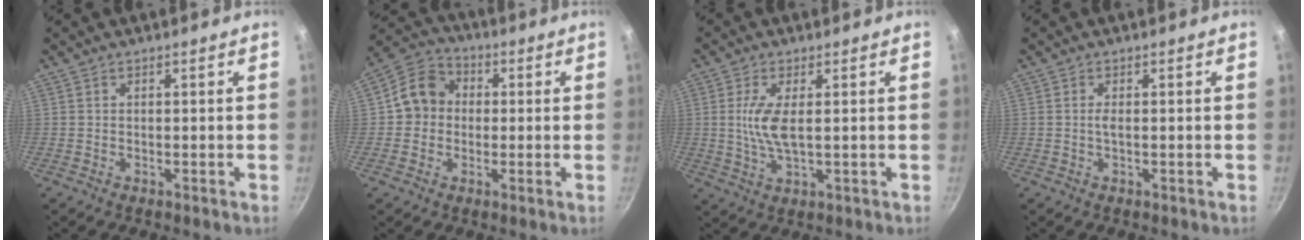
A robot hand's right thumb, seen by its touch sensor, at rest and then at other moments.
{"total": 8.8, "force": [0.1, 7.9, 4.0], "torque": [-0.033, 0.021, -0.020]}
{"total": 7.3, "force": [0.9, 2.7, 6.7], "torque": [-0.143, -0.004, 0.019]}
{"total": 1.1, "force": [0.0, 0.3, 1.1], "torque": [-0.023, 0.000, -0.001]}